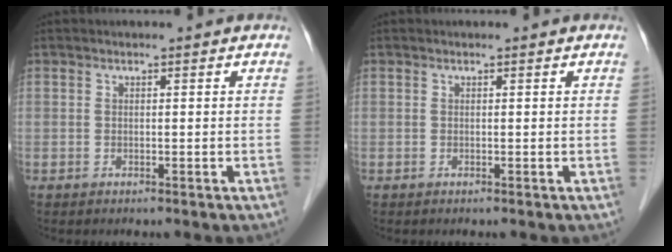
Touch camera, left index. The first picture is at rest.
{"total": 0.0}